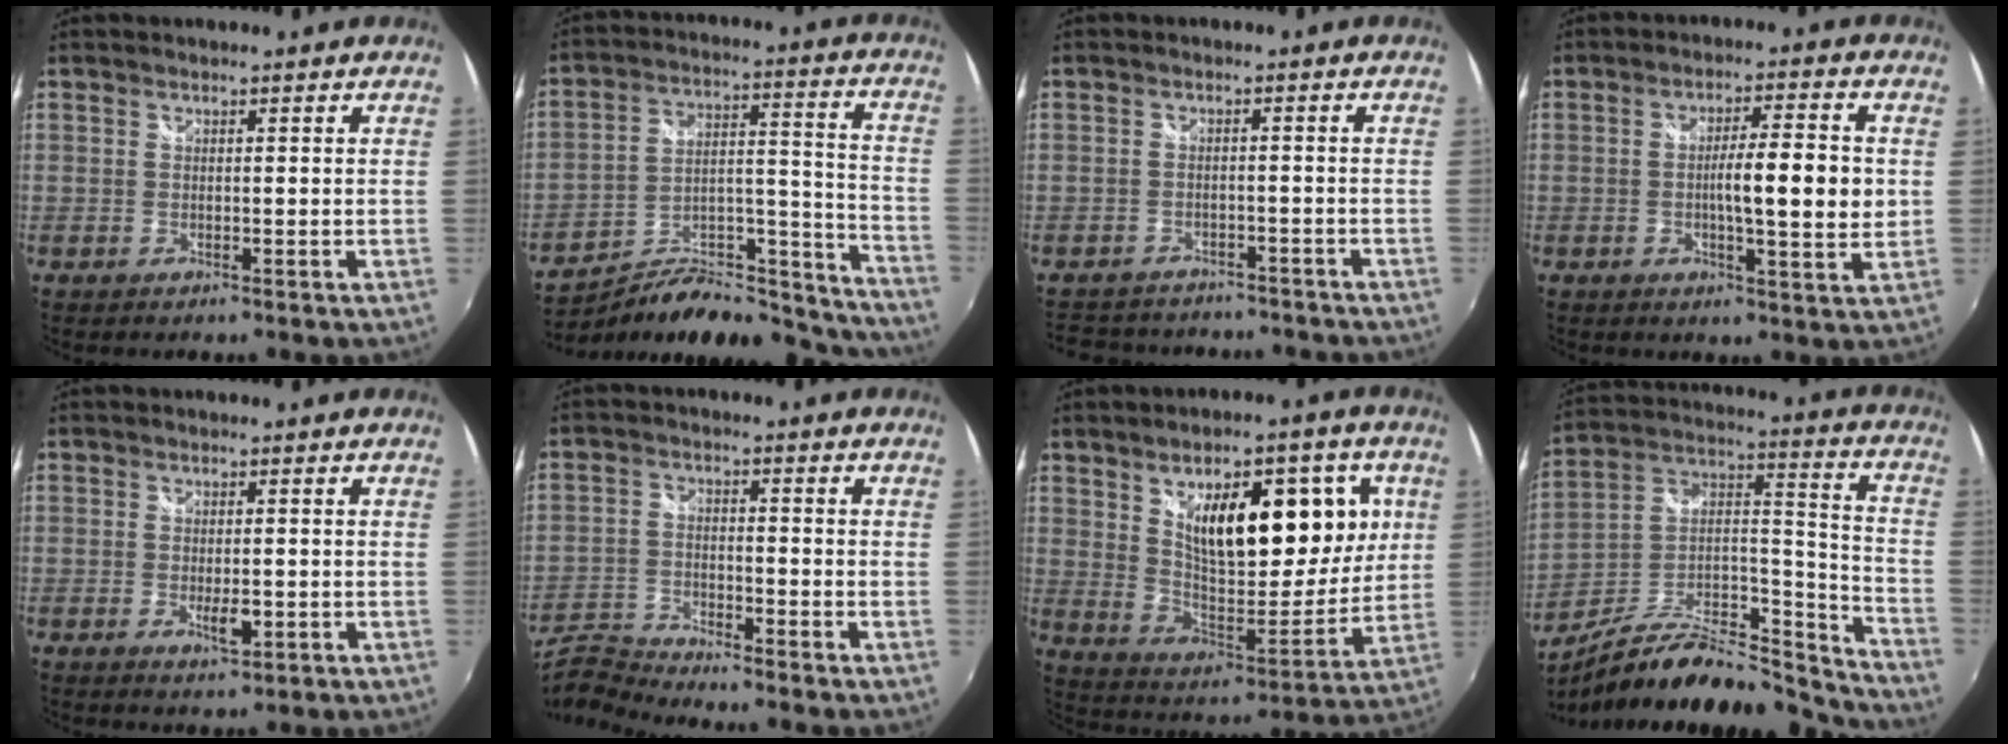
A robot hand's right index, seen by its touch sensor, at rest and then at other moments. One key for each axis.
{"total": 23.3, "fx": -19.9, "fy": 7.3, "fz": 9.6, "tx": -0.129, "ty": 0.040, "tz": -0.275}
{"total": 12.1, "fx": -10.4, "fy": 5.0, "fz": 3.7, "tx": -0.091, "ty": 0.015, "tz": -0.139}
{"total": 9.4, "fx": -0.1, "fy": 1.2, "fz": 9.3, "tx": -0.151, "ty": -0.003, "tz": 0.000}
{"total": 3.1, "fx": -0.9, "fy": 1.3, "fz": 2.7, "tx": -0.047, "ty": -0.008, "tz": -0.013}
{"total": 7.4, "fx": -7.3, "fy": -0.2, "fz": 1.4, "tx": -0.044, "ty": -0.001, "tz": -0.154}
{"total": 20.4, "fx": 7.0, "fy": 9.4, "fz": 16.6, "tx": -0.248, "ty": 0.005, "tz": 0.122}
{"total": 21.5, "fx": -18.2, "fy": 4.7, "fz": 10.4, "tx": -0.167, "ty": 0.017, "tz": -0.305}